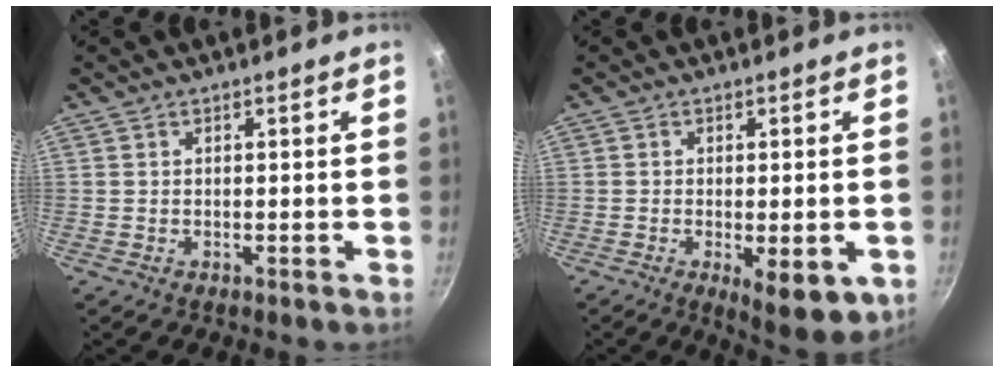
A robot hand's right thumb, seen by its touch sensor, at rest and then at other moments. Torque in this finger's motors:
{"motor_torque": [0.03, 0.57, -0.16, 0.00, 0.00]}